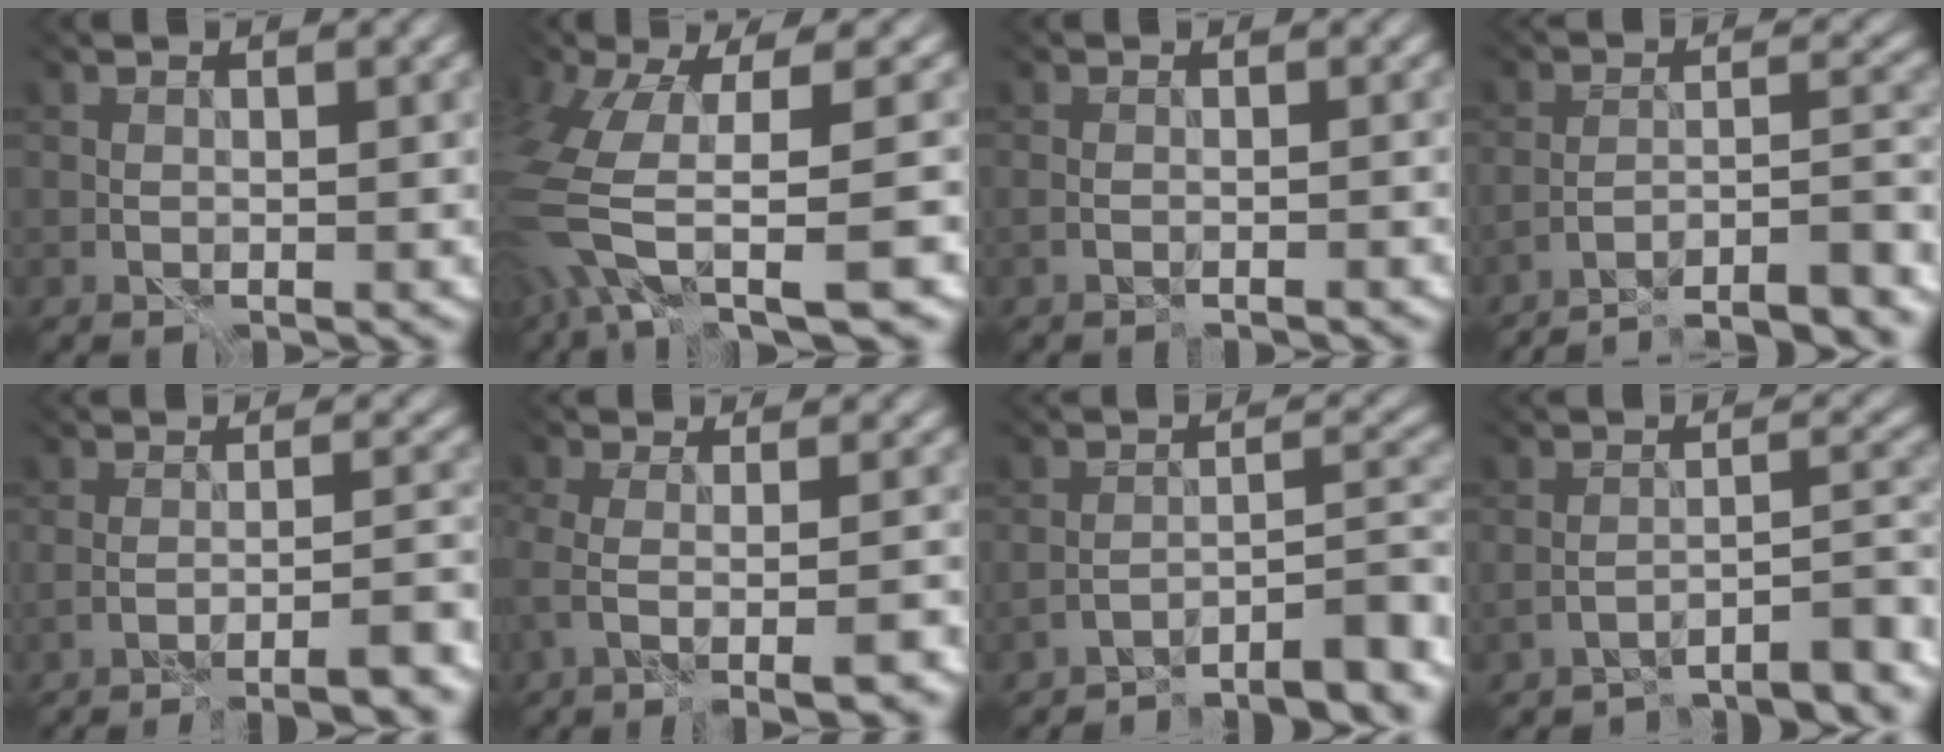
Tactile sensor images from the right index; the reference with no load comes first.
{"total": 8.9, "force": [-4.7, 2.5, 7.1], "torque": [-0.164, -0.023, -0.073]}
{"total": 1.2, "force": [-1.1, -0.1, 0.4], "torque": [-0.008, 0.002, -0.019]}
{"total": 11.5, "force": [-10.5, 1.2, 4.5], "torque": [-0.045, 0.012, -0.138]}
{"total": 4.7, "force": [-3.4, 0.2, 3.2], "torque": [-0.036, 0.001, -0.054]}
{"total": 4.4, "force": [-2.3, 1.1, 3.5], "torque": [-0.045, -0.005, -0.027]}
{"total": 7.1, "force": [-6.7, 0.5, 2.4], "torque": [-0.024, 0.013, -0.104]}
{"total": 6.3, "force": [-6.0, 0.4, 1.8], "torque": [-0.020, 0.004, -0.088]}